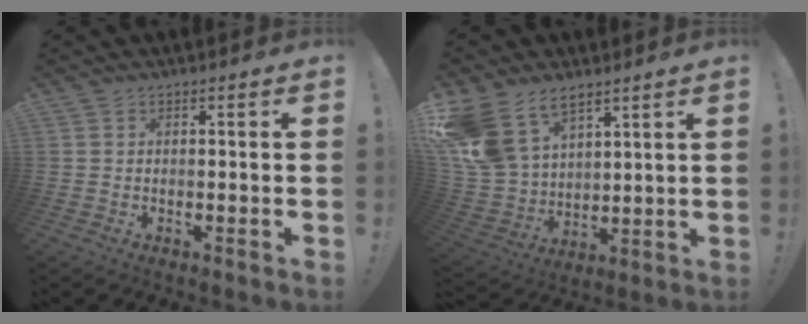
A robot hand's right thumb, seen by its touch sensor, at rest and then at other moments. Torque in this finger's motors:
{"motor_torque": [0.66, 0.86, 0.89, 0.41, 0.34]}